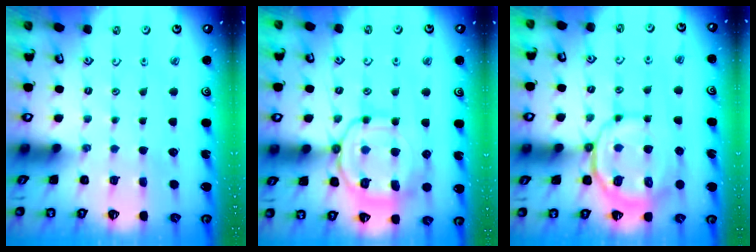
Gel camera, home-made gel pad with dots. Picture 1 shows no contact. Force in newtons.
{"total": 14.2, "press": 14.1, "slide": 1.4}
{"total": 10.9, "press": 10.7, "slide": 2.1}